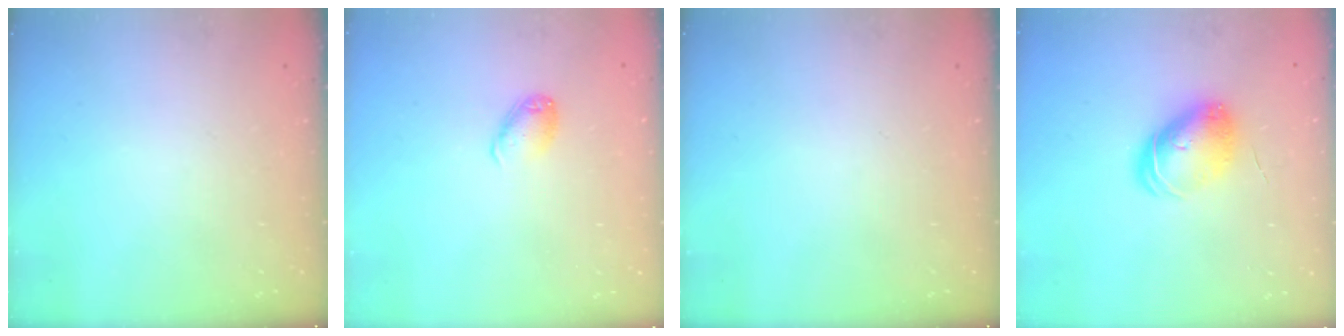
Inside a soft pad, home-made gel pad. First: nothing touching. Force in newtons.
{"total": 7.5, "press": 7.5, "slide": 1.1}
{"total": 0.0}
{"total": 9.2, "press": 9.2, "slide": 0.3}